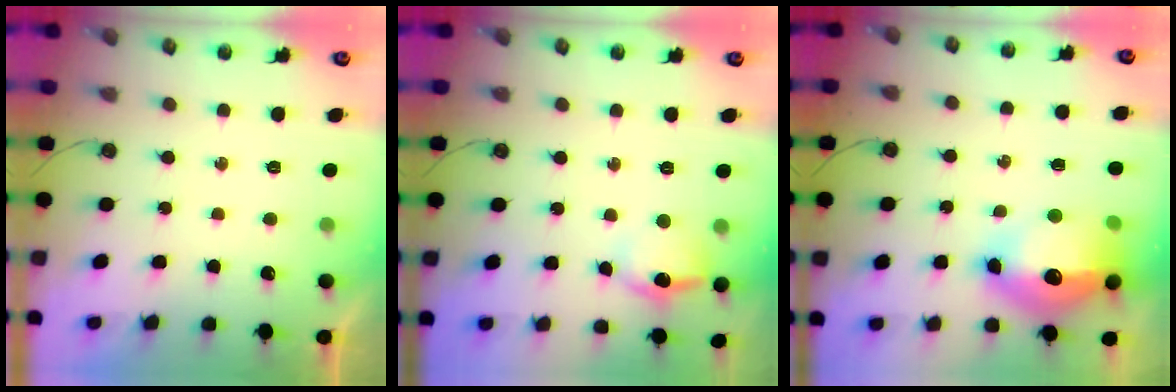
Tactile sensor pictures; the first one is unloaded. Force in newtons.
{"total": 12.1, "press": 12.1, "slide": 0.9}
{"total": 17.7, "press": 17.6, "slide": 1.8}